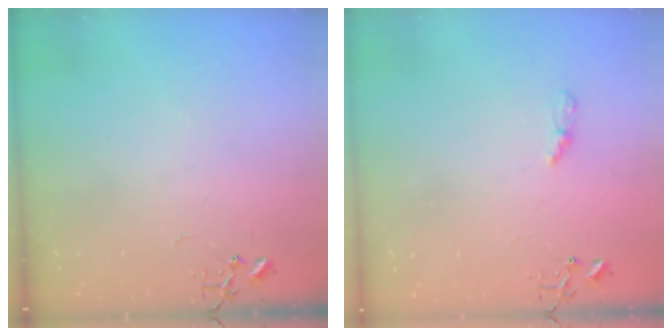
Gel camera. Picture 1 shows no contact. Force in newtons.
{"total": 4.2, "press": 4.2, "slide": 0.5}